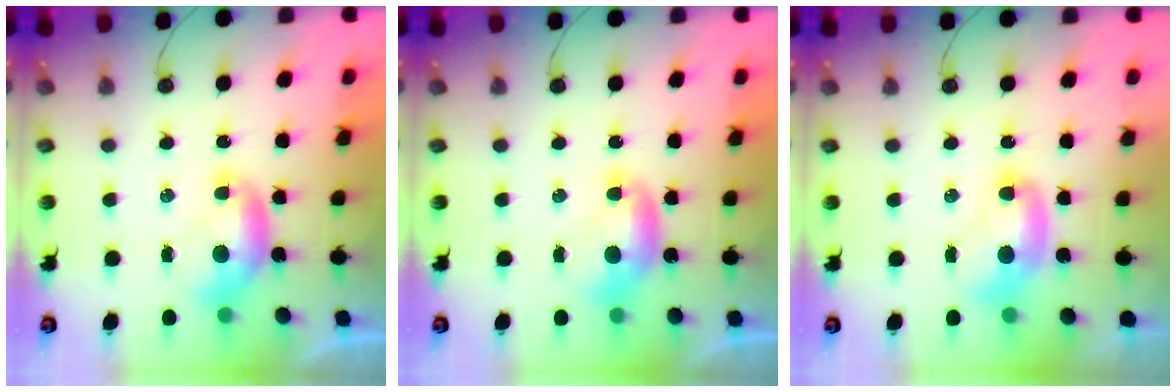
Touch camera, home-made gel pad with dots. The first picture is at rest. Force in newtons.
{"total": 0.0}
{"total": 2.0, "press": 2.0, "slide": 0.2}